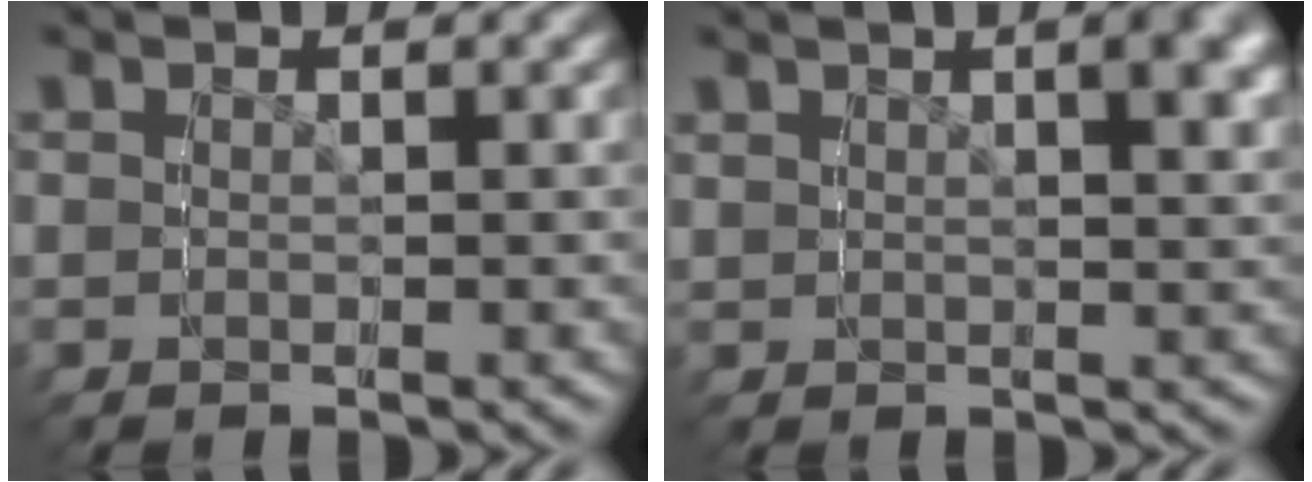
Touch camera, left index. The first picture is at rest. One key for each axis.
{"total": 1.4, "fx": 0.9, "fy": -1.0, "fz": 0.1, "tx": 0.003, "ty": 0.020, "tz": 0.012}